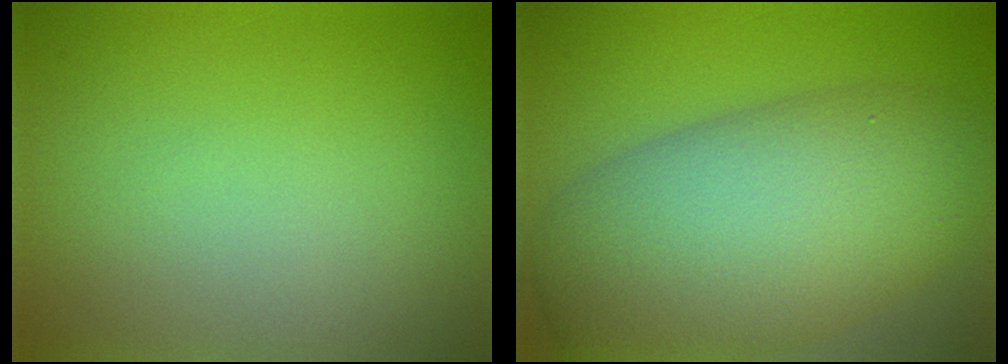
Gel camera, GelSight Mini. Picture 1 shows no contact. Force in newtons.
{"total": 11.1, "press": 11.1, "slide": 0.3}